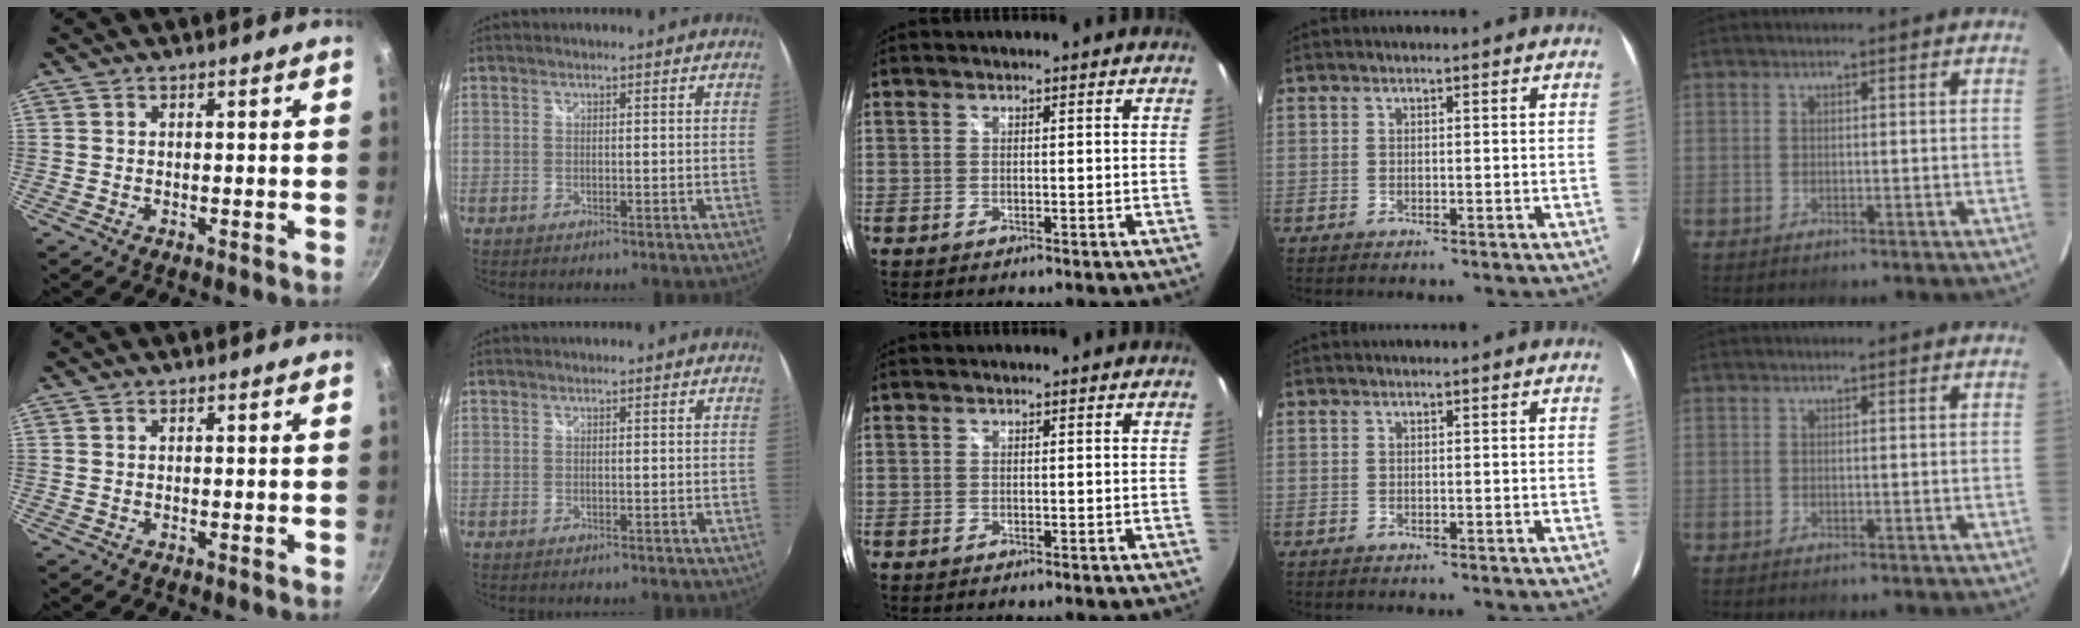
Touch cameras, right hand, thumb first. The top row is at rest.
{}